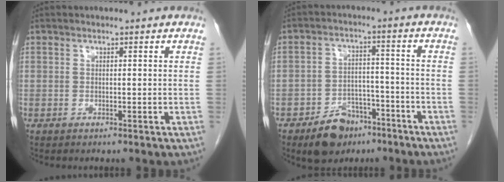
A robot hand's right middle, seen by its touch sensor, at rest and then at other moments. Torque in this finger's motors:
{"motor_torque": [1.01, -1.13, 0.46, 0.07]}